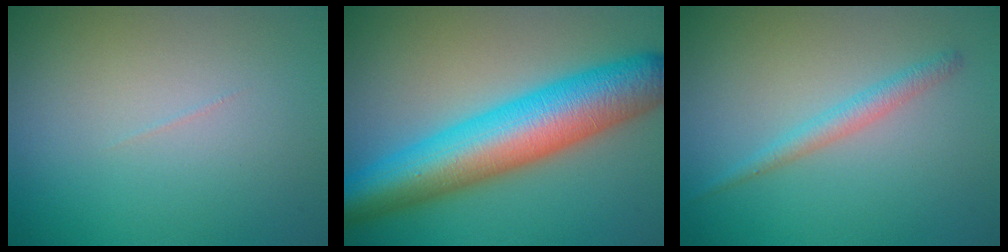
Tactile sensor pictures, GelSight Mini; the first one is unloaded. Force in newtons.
{"total": 11.1, "press": 11.1, "slide": 0.2}
{"total": 1.8, "press": 1.8, "slide": 0.1}